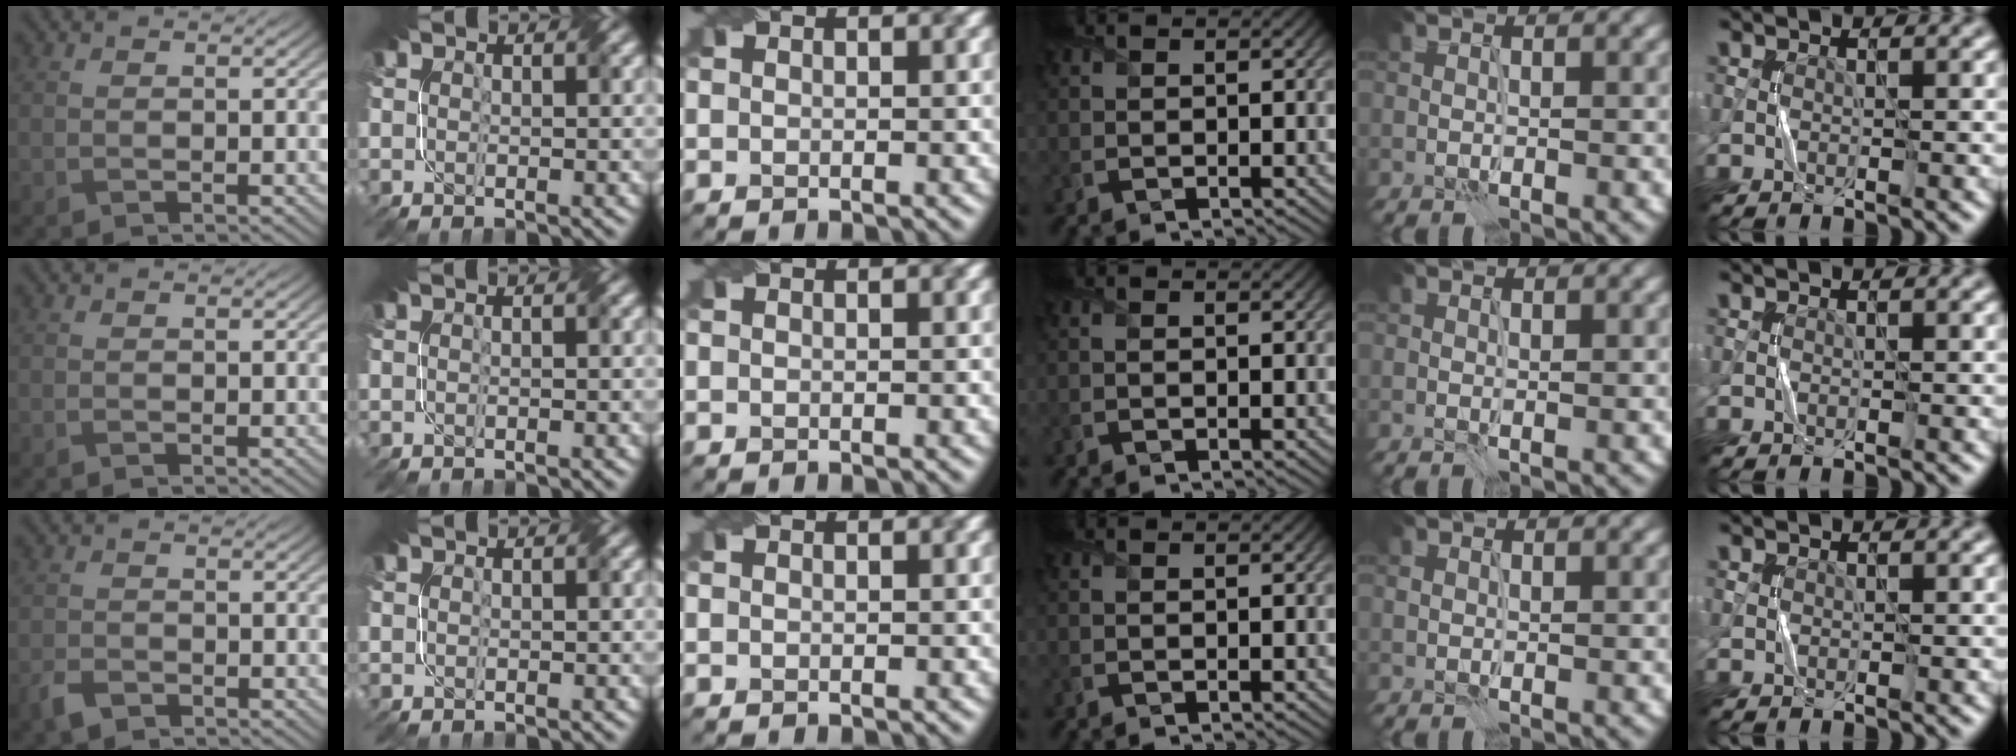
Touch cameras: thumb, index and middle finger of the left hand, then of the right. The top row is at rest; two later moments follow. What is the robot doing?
{"motion": "fold", "object": "napkin"}